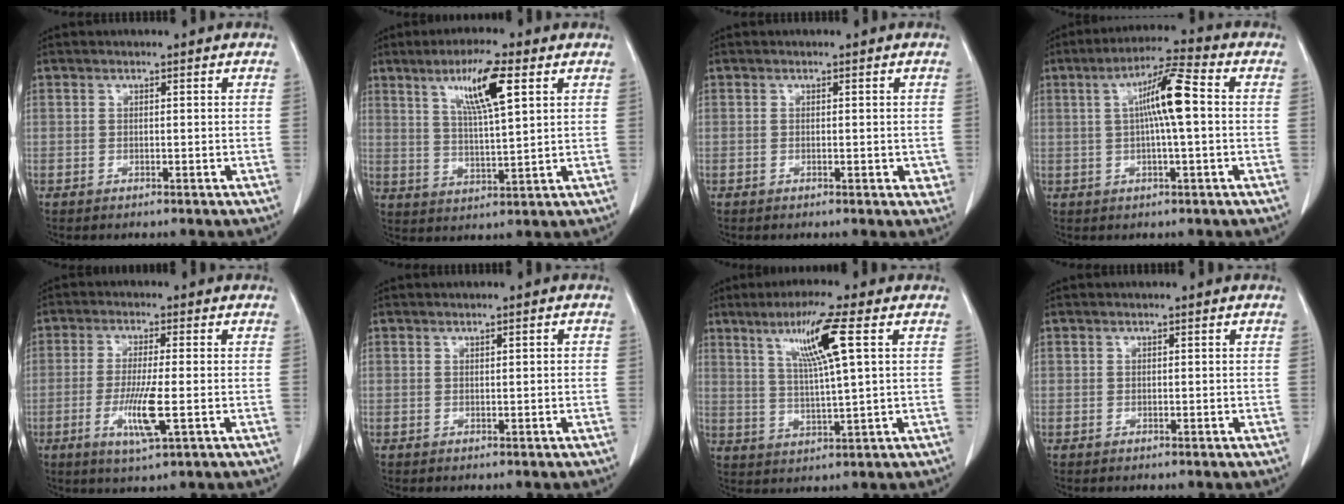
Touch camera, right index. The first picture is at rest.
{"total": 9.3, "force": [4.4, 0.7, 8.1], "torque": [-0.150, 0.001, 0.080]}
{"total": 1.8, "force": [-0.2, 1.0, 1.5], "torque": [-0.010, 0.001, 0.000]}
{"total": 8.5, "force": [0.9, 0.3, 8.5], "torque": [-0.155, 0.014, 0.012]}
{"total": 7.0, "force": [-1.9, 0.2, 6.7], "torque": [-0.131, -0.017, -0.034]}
{"total": 0.8, "force": [0.2, 0.0, 0.8], "torque": [-0.016, 0.000, 0.005]}
{"total": 9.3, "force": [3.9, -0.7, 8.4], "torque": [-0.157, 0.005, 0.073]}
{"total": 0.0}